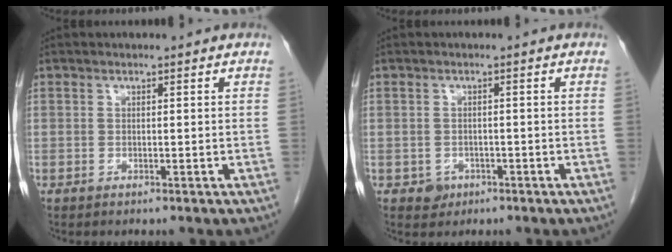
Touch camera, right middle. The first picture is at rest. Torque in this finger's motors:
{"motor_torque": [0.15, -0.02, 0.01, 0.00]}